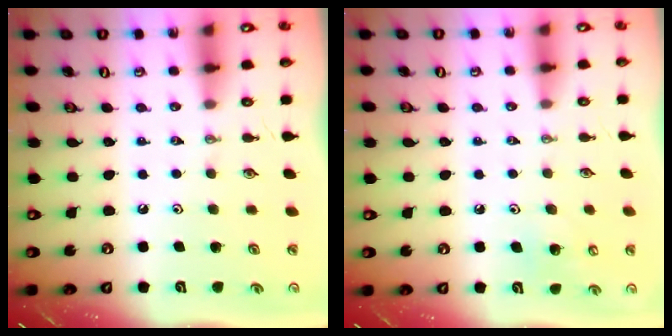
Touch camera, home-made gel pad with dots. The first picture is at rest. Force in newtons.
{"total": 7.0, "press": 6.9, "slide": 0.8}